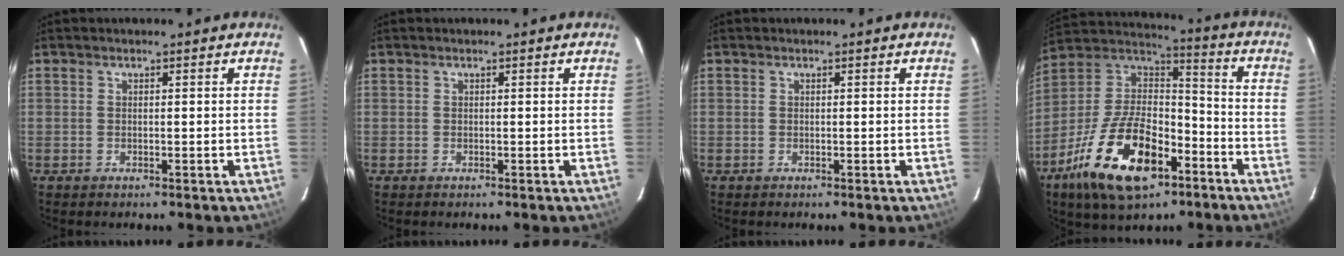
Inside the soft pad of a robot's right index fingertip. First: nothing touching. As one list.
[{"total": 0.0}, {"total": 0.0}, {"total": 22.9, "force": [-11.8, 11.0, 16.3], "torque": [-0.332, -0.007, -0.200]}]